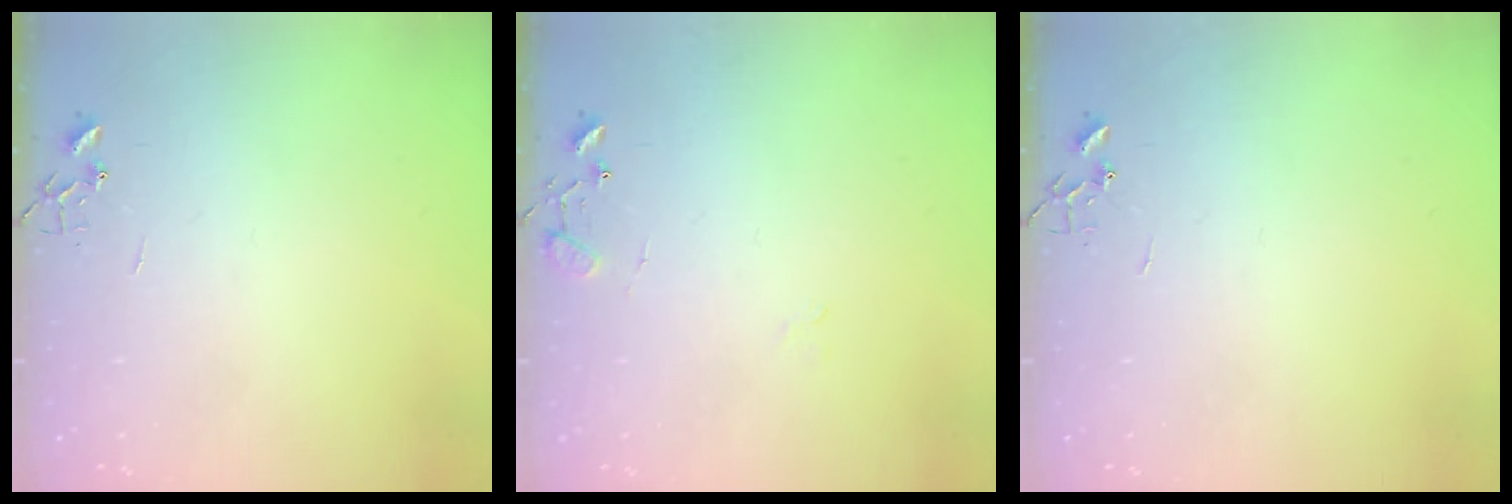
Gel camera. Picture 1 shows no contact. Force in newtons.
{"total": 9.3, "press": 9.3, "slide": 0.7}
{"total": 0.0}